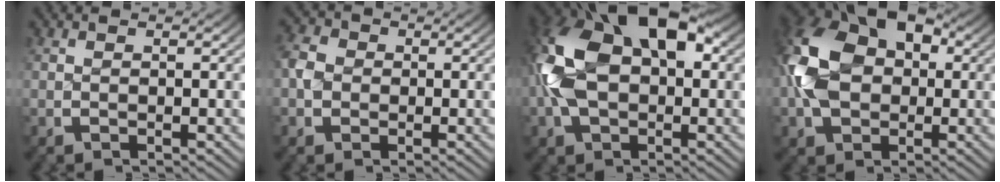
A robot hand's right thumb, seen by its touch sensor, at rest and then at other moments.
{"total": 3.5, "force": [-0.1, 3.0, 1.7], "torque": [-0.053, -0.009, -0.006]}
{"total": 14.0, "force": [1.1, 9.5, 10.1], "torque": [-0.232, -0.002, 0.019]}
{"total": 13.7, "force": [1.0, 10.0, 9.3], "torque": [-0.218, -0.014, 0.019]}